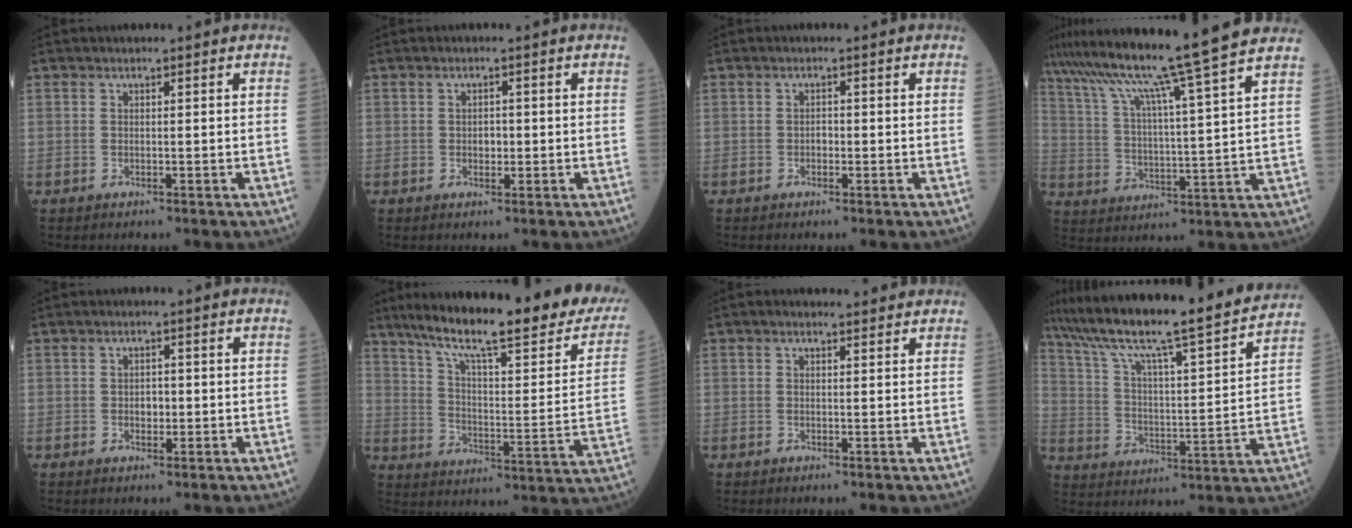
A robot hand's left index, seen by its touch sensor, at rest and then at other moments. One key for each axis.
{"total": 1.6, "fx": -1.0, "fy": 0.9, "fz": 0.9, "tx": -0.013, "ty": -0.004, "tz": -0.014}
{"total": 1.3, "fx": -1.1, "fy": 0.5, "fz": 0.4, "tx": -0.005, "ty": -0.004, "tz": -0.020}
{"total": 20.5, "fx": 16.7, "fy": -2.6, "fz": 11.7, "tx": -0.212, "ty": -0.010, "tz": 0.251}
{"total": 1.8, "fx": -1.0, "fy": 1.0, "fz": 1.0, "tx": -0.014, "ty": -0.004, "tz": -0.015}
{"total": 28.1, "fx": 21.9, "fy": 4.0, "fz": 17.2, "tx": -0.262, "ty": -0.036, "tz": 0.291}
{"total": 1.3, "fx": 1.1, "fy": 0.5, "fz": 0.6, "tx": -0.017, "ty": 0.009, "tz": 0.013}
{"total": 23.1, "fx": 19.8, "fy": 0.3, "fz": 11.9, "tx": -0.207, "ty": -0.018, "tz": 0.297}